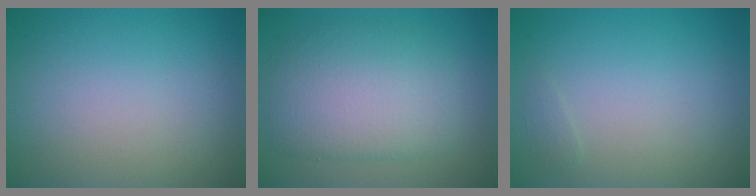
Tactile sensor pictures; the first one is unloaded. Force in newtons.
{"total": 6.1, "press": 6.1, "slide": 0.2}
{"total": 0.5, "press": 0.5, "slide": 0.0}